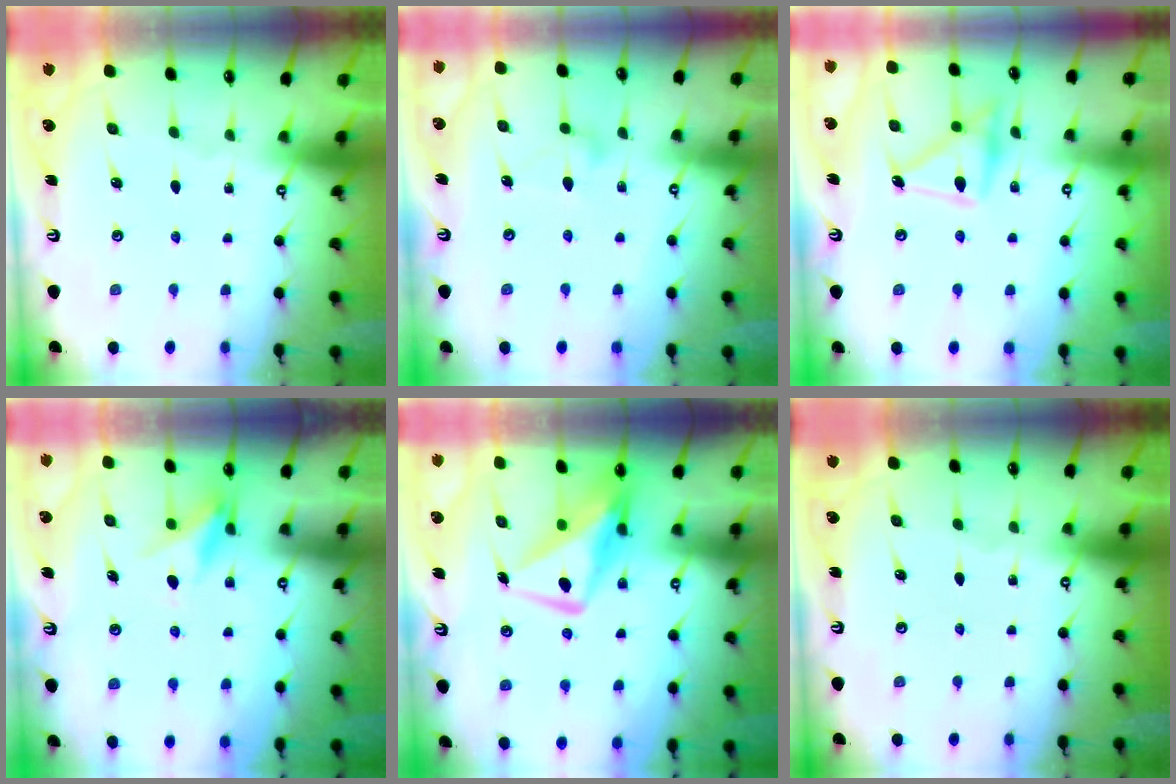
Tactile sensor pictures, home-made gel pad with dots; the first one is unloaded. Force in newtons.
{"total": 9.8, "press": 9.8, "slide": 0.5}
{"total": 17.0, "press": 17.0, "slide": 0.9}
{"total": 9.0, "press": 8.9, "slide": 1.3}
{"total": 12.2, "press": 12.1, "slide": 1.2}
{"total": 0.0}